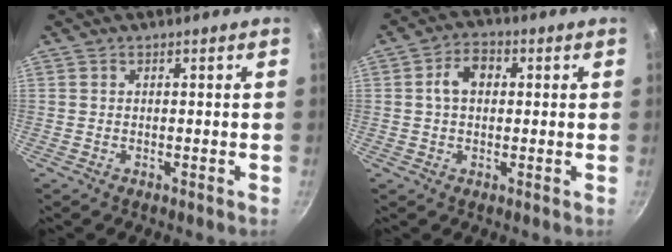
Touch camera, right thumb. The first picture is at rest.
{"total": 5.6, "force": [0.8, 3.9, 3.9], "torque": [-0.047, 0.015, 0.005]}